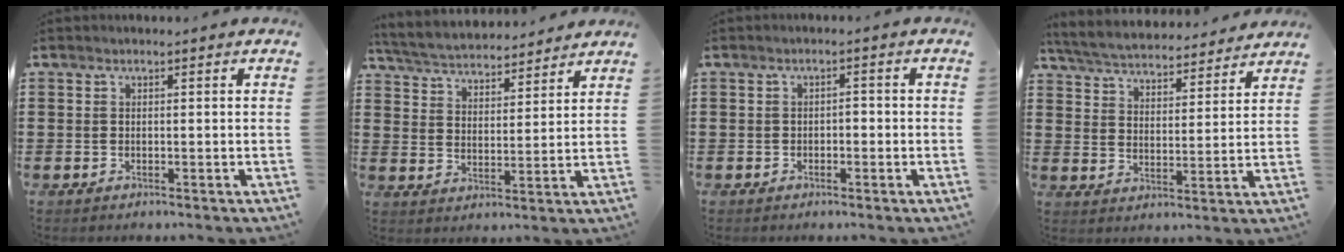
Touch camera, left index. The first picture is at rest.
{"total": 4.4, "force": [4.4, 0.3, 0.4], "torque": [-0.032, -0.027, 0.074]}
{"total": 1.4, "force": [-0.9, 0.7, 0.7], "torque": [-0.019, 0.003, -0.021]}
{"total": 5.1, "force": [5.0, 0.3, 0.6], "torque": [-0.039, -0.033, 0.085]}